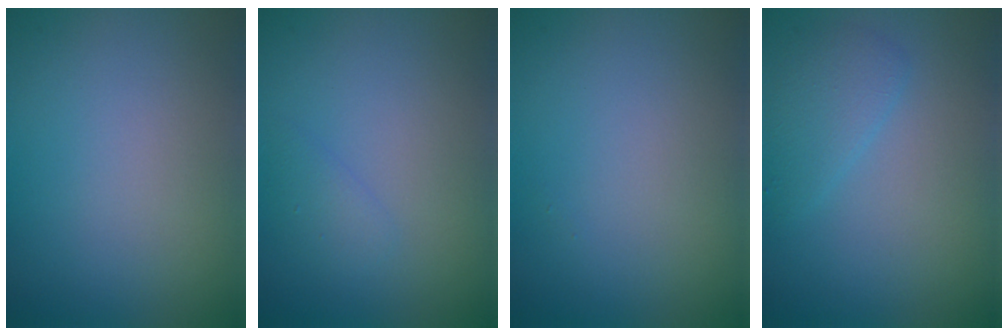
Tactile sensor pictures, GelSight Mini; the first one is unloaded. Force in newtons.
{"total": 1.1, "press": 1.1, "slide": 0.0}
{"total": 0.0}
{"total": 2.0, "press": 2.0, "slide": 0.1}